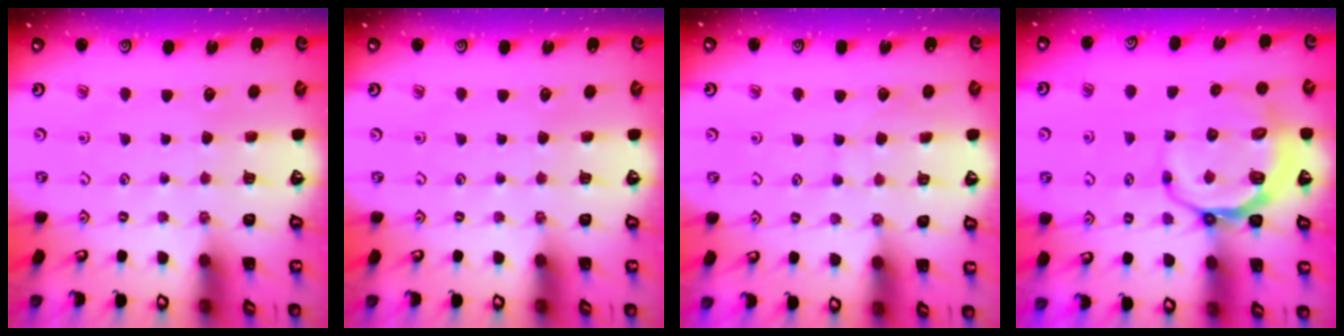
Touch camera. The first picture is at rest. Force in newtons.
{"total": 0.0}
{"total": 5.2, "press": 5.2, "slide": 0.7}
{"total": 8.1, "press": 7.4, "slide": 3.4}